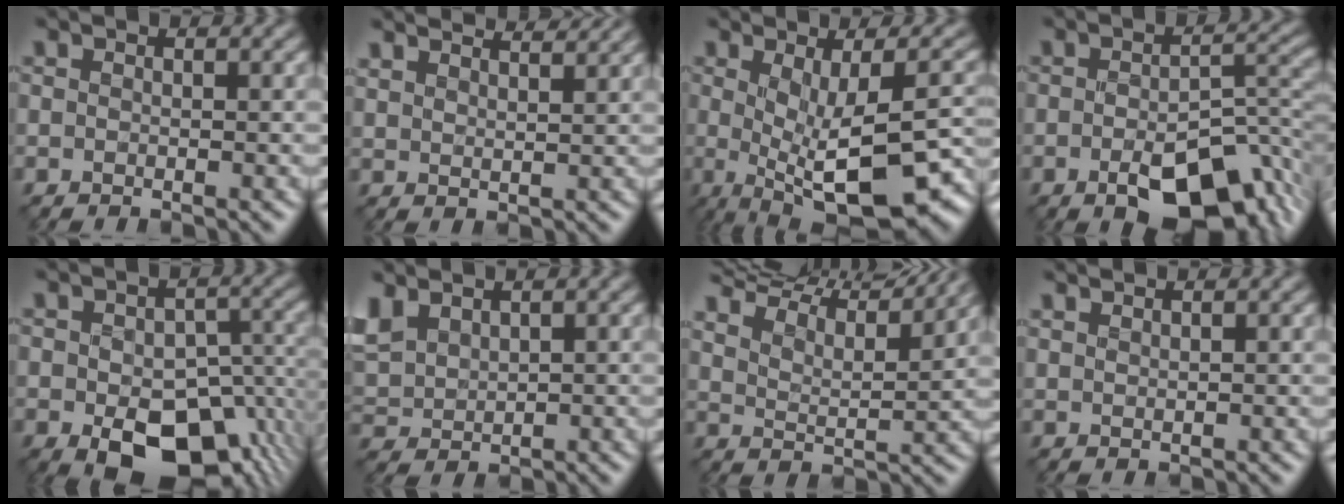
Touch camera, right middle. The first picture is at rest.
{"total": 5.0, "force": [4.7, 0.7, 1.5], "torque": [-0.024, 0.013, 0.052]}
{"total": 11.1, "force": [-2.9, 3.9, 10.0], "torque": [-0.160, -0.027, -0.023]}
{"total": 8.2, "force": [-4.1, 3.4, 6.1], "torque": [-0.091, -0.001, -0.061]}
{"total": 11.4, "force": [-4.3, 6.9, 8.0], "torque": [-0.123, -0.032, -0.047]}
{"total": 4.1, "force": [2.6, 2.6, 1.9], "torque": [-0.068, 0.009, 0.056]}
{"total": 12.1, "force": [11.0, 2.4, 4.4], "torque": [-0.088, 0.008, 0.154]}
{"total": 1.2, "force": [1.2, -0.2, -0.1], "torque": [-0.005, 0.003, 0.030]}